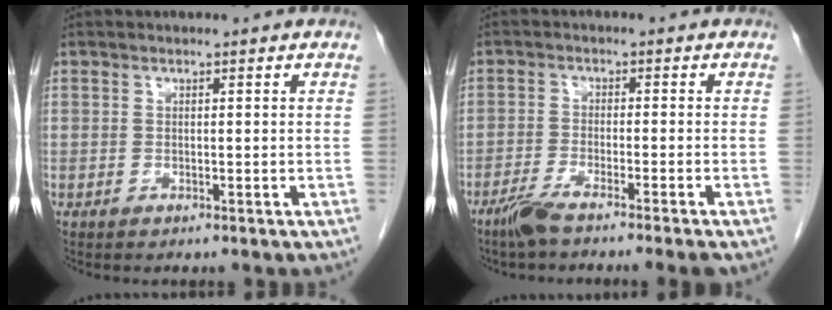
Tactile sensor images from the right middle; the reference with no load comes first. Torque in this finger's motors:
{"motor_torque": [-0.07, -0.26, 0.11, 0.03]}